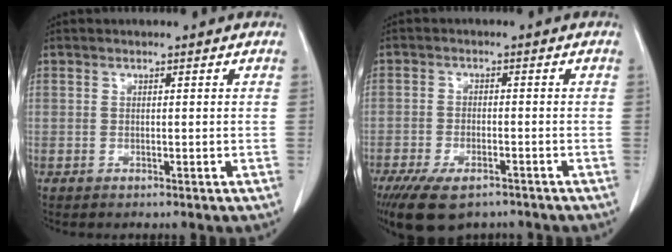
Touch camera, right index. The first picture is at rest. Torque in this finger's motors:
{"motor_torque": [1.14, -0.99, 0.36, 0.11]}